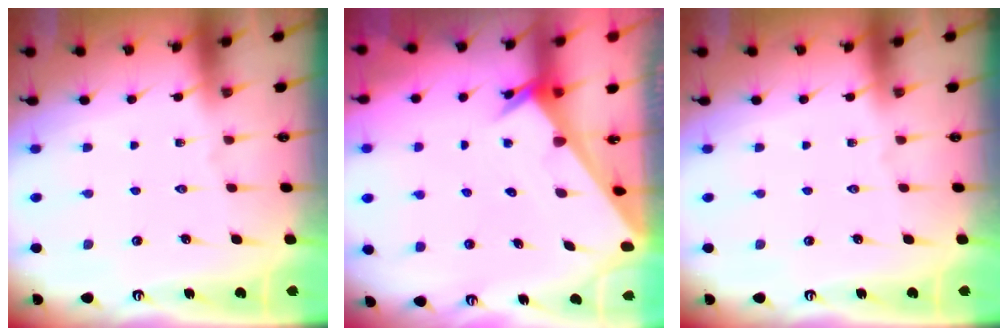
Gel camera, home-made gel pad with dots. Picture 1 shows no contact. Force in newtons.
{"total": 3.4, "press": 3.4, "slide": 0.3}
{"total": 0.0}